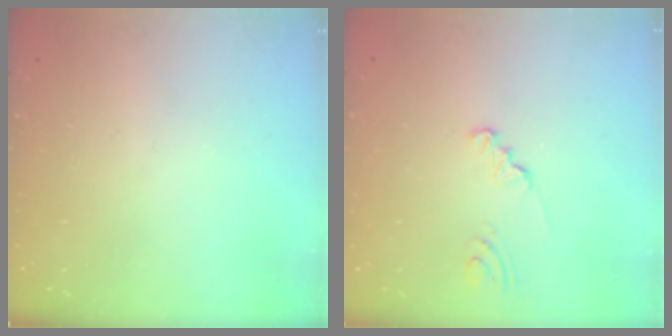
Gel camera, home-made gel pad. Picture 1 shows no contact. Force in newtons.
{"total": 1.8, "press": 1.8, "slide": 0.2}